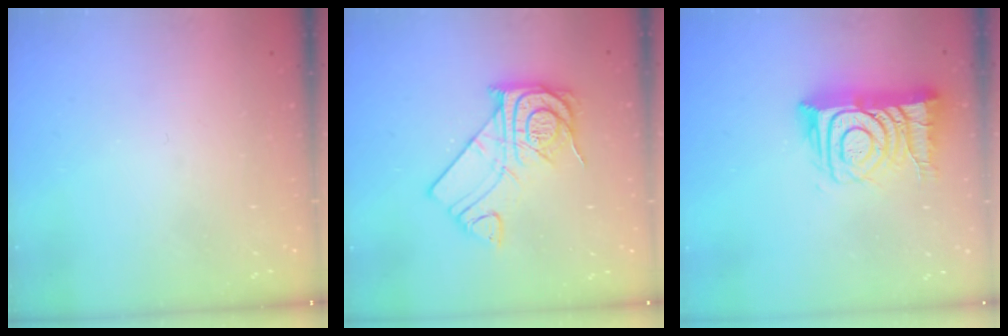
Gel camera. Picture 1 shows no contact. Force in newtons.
{"total": 14.3, "press": 14.3, "slide": 1.3}
{"total": 13.5, "press": 13.4, "slide": 1.2}